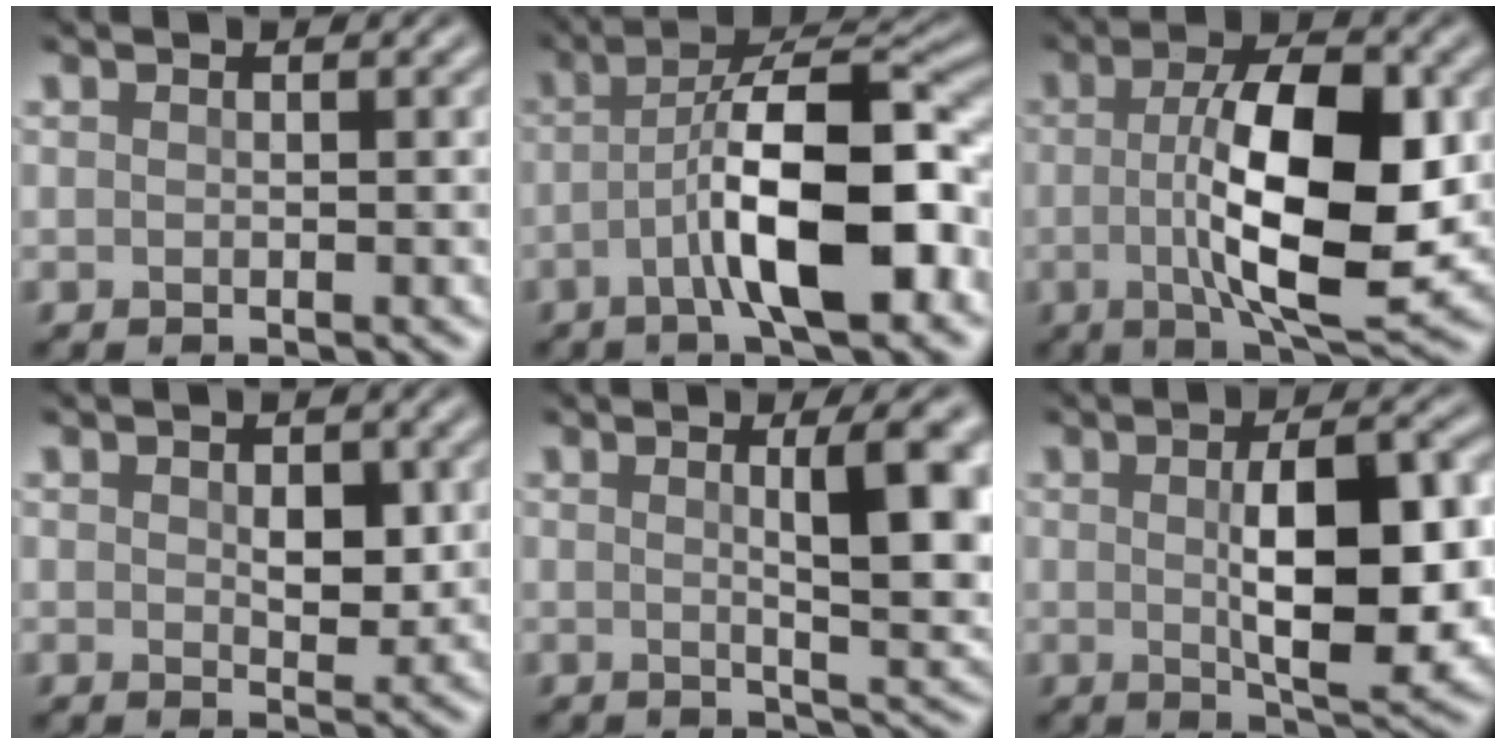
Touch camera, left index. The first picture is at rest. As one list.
[{"total": 9.8, "force": [-2.6, 2.7, 9.0], "torque": [-0.136, 0.017, -0.047]}, {"total": 10.5, "force": [-0.2, 3.6, 9.8], "torque": [-0.156, -0.001, -0.005]}, {"total": 2.4, "force": [0.4, 1.4, 1.9], "torque": [-0.026, -0.005, 0.009]}, {"total": 7.4, "force": [1.4, 1.8, 7.1], "torque": [-0.079, 0.003, 0.021]}, {"total": 8.5, "force": [0.1, 3.0, 7.9], "torque": [-0.119, -0.002, 0.004]}]